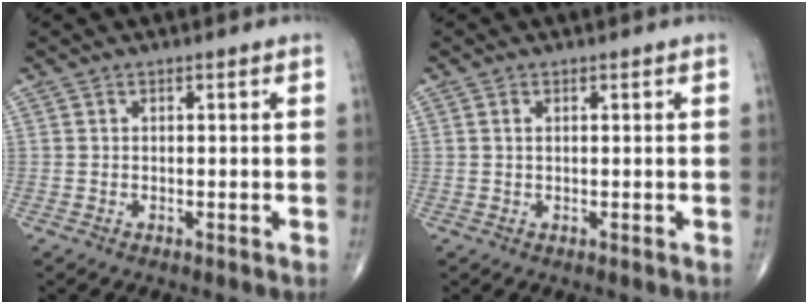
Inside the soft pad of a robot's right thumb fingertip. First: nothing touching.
{"total": 0.7, "force": [0.3, 0.4, 0.6], "torque": [-0.014, 0.004, 0.005]}